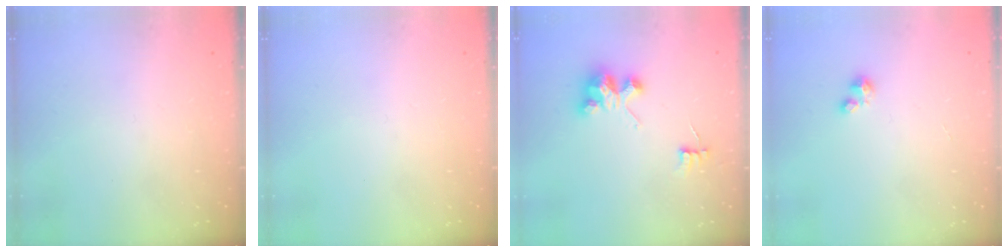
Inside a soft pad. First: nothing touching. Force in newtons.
{"total": 0.0}
{"total": 3.6, "press": 3.6, "slide": 0.0}
{"total": 0.9, "press": 0.9, "slide": 0.1}